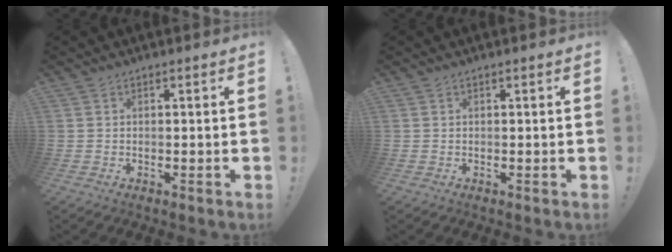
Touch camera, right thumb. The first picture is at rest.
{"total": 0.0}